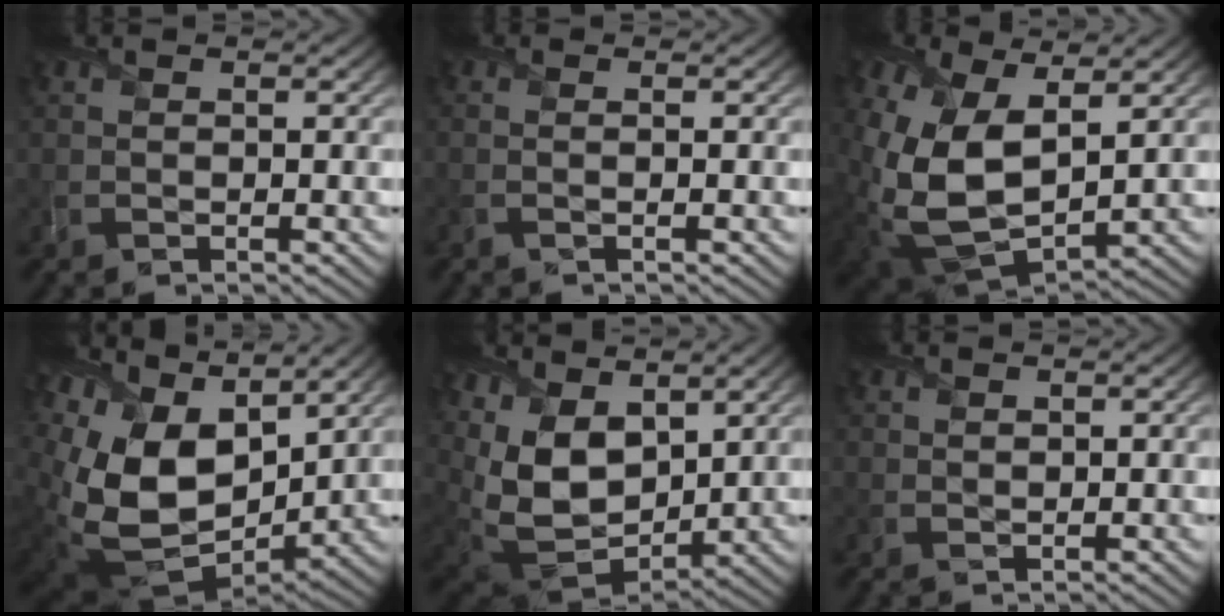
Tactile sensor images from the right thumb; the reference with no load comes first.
{"total": 1.0, "force": [-0.2, 0.0, 1.0], "torque": [-0.019, 0.002, -0.009]}
{"total": 16.1, "force": [1.4, 10.0, 12.4], "torque": [-0.302, -0.044, 0.044]}
{"total": 17.4, "force": [3.2, 11.8, 12.3], "torque": [-0.304, -0.021, 0.078]}
{"total": 13.5, "force": [4.6, 8.6, 9.4], "torque": [-0.233, 0.002, 0.098]}
{"total": 0.9, "force": [0.6, 0.6, 0.1], "torque": [-0.006, -0.002, 0.015]}